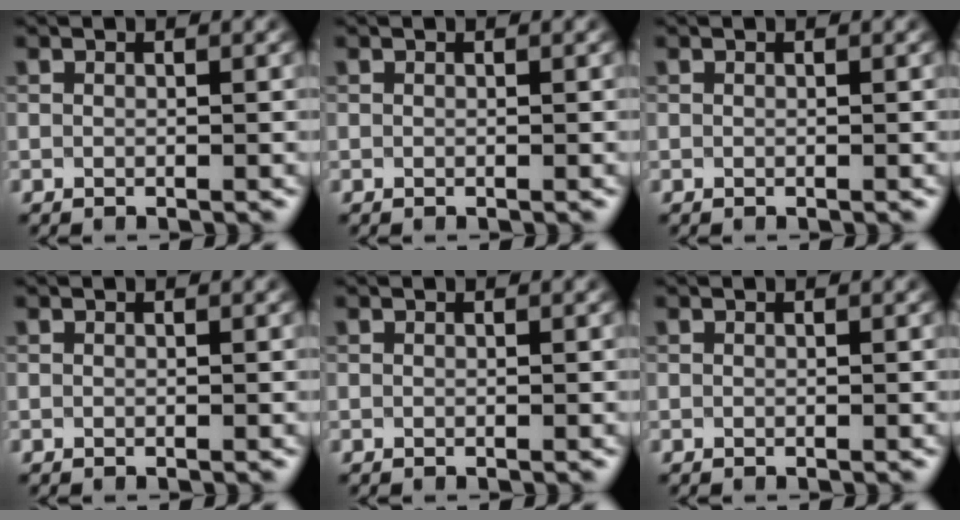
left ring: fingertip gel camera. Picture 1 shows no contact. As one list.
[{"total": 0.0}, {"total": 0.0}, {"total": 0.0}, {"total": 0.0}, {"total": 0.0}]